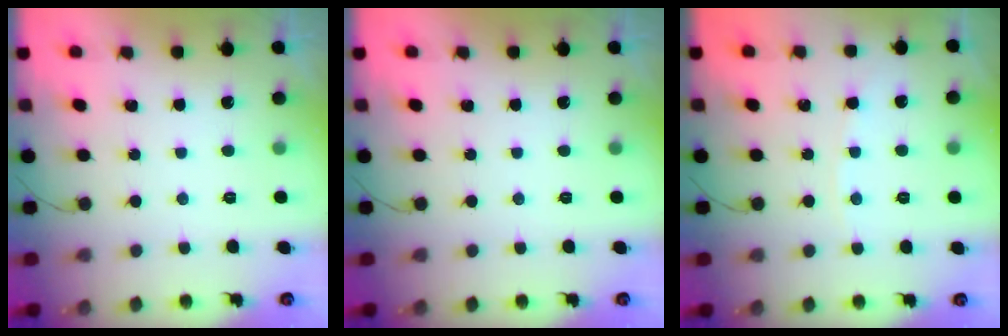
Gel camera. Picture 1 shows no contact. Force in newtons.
{"total": 0.0}
{"total": 2.6, "press": 2.6, "slide": 0.2}